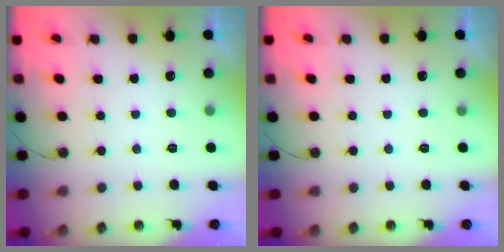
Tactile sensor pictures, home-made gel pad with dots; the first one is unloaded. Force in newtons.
{"total": 0.0}